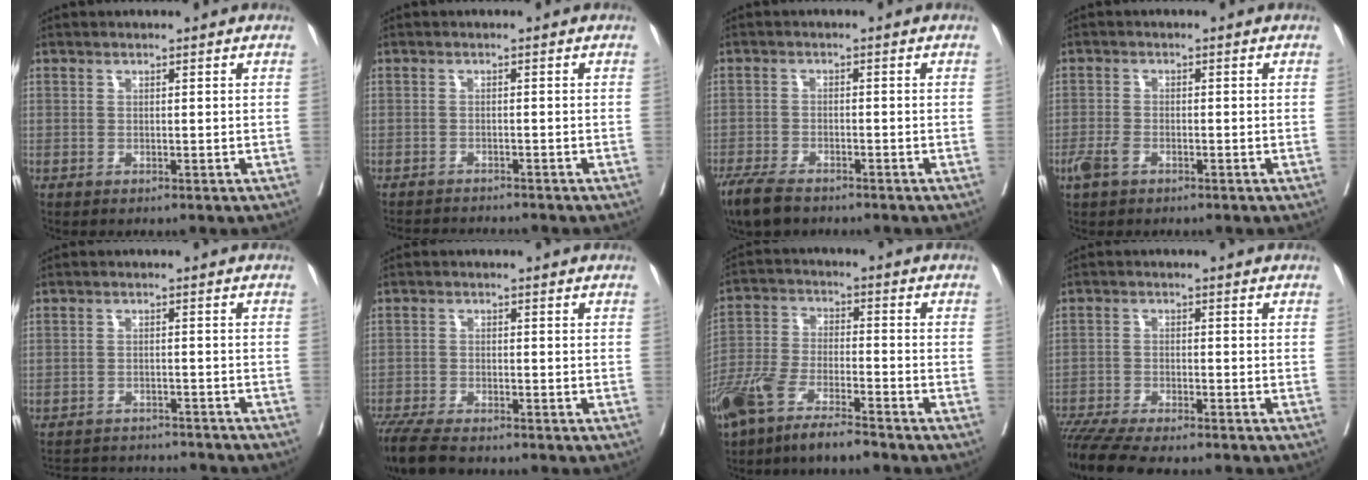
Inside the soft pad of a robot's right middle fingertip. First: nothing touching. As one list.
[{"total": 5.4, "force": [-5.3, -0.1, 1.1], "torque": [-0.006, -0.011, -0.080]}, {"total": 6.1, "force": [-4.8, 1.9, 3.1], "torque": [-0.059, -0.012, -0.083]}, {"total": 2.9, "force": [-1.6, 1.5, 1.9], "torque": [-0.044, -0.001, -0.031]}, {"total": 12.9, "force": [-12.3, 2.1, 3.4], "torque": [-0.059, 0.002, -0.156]}, {"total": 8.4, "force": [-7.1, 1.4, 4.3], "torque": [-0.076, -0.023, -0.124]}, {"total": 9.7, "force": [-7.6, 1.9, 5.8], "torque": [-0.120, -0.012, -0.149]}, {"total": 12.2, "force": [-10.7, 1.2, 5.7], "torque": [-0.086, -0.016, -0.167]}]